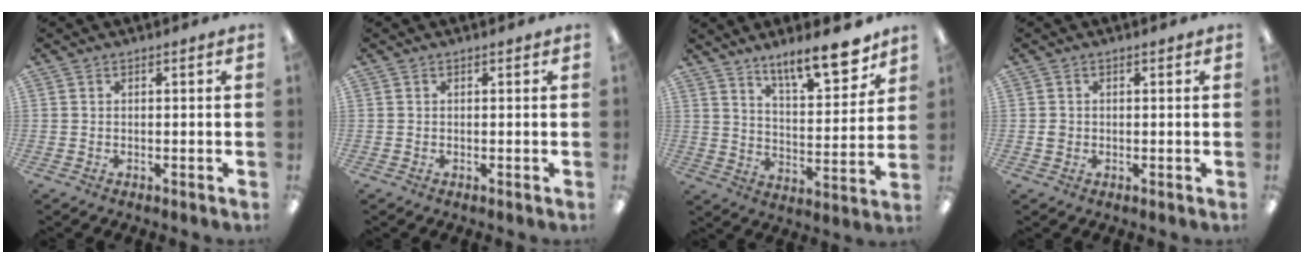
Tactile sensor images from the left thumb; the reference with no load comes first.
{"total": 0.0}
{"total": 13.7, "force": [11.0, 4.1, 7.0], "torque": [-0.087, -0.078, 0.186]}
{"total": 1.4, "force": [0.0, 1.3, 0.4], "torque": [-0.009, 0.005, -0.003]}